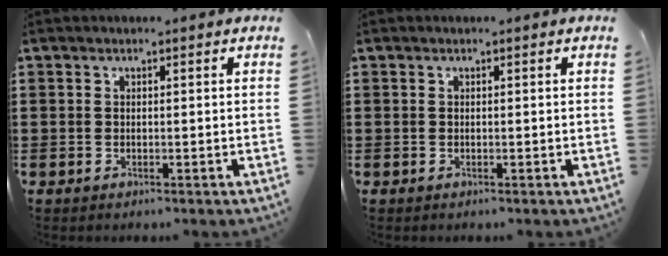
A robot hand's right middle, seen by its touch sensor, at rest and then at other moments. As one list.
[{"total": 0.0}]